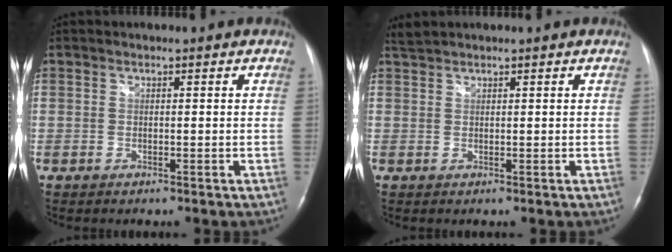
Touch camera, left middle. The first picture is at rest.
{"total": 1.4, "force": [1.4, -0.1, 0.2], "torque": [-0.008, 0.014, 0.034]}